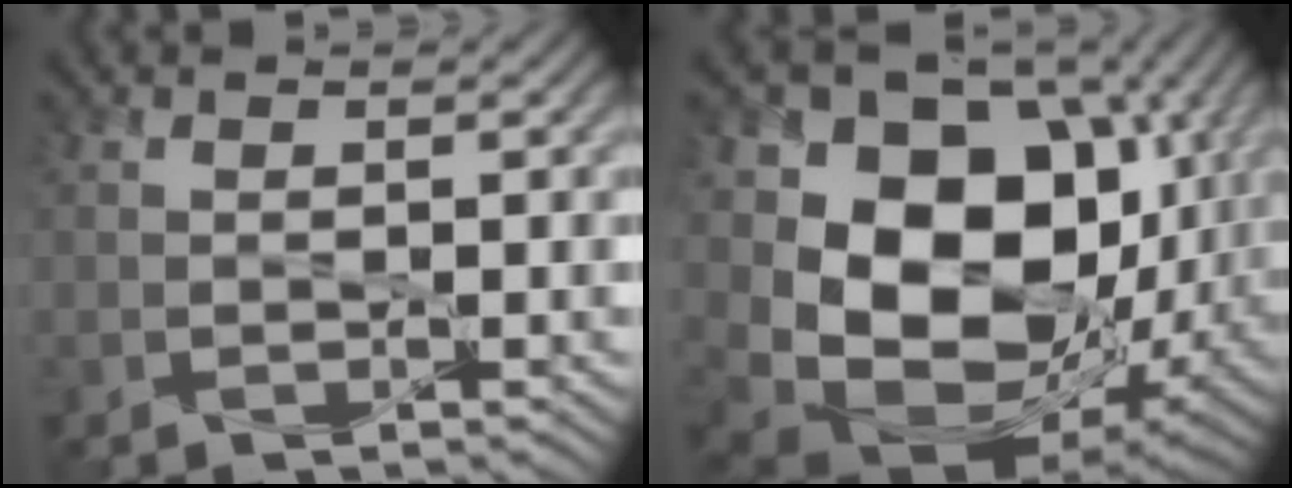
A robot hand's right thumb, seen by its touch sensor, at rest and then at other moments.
{"total": 16.7, "force": [0.9, 12.9, 10.6], "torque": [-0.201, -0.045, 0.050]}